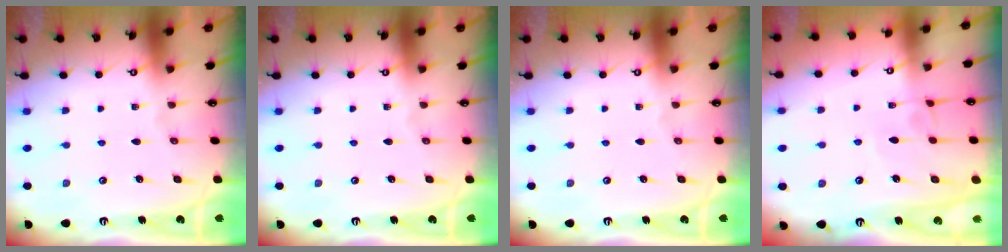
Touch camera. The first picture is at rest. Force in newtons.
{"total": 0.0}
{"total": 0.0}
{"total": 1.3, "press": 1.3, "slide": 0.5}